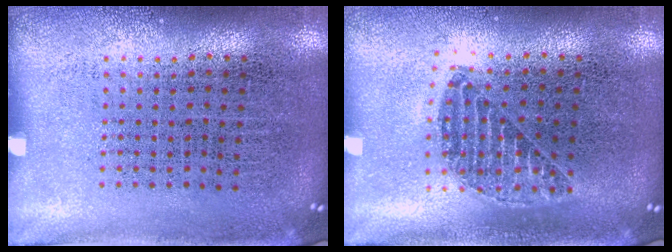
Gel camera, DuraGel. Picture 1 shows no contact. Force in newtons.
{"total": 1.1, "press": 1.0, "slide": 0.4}